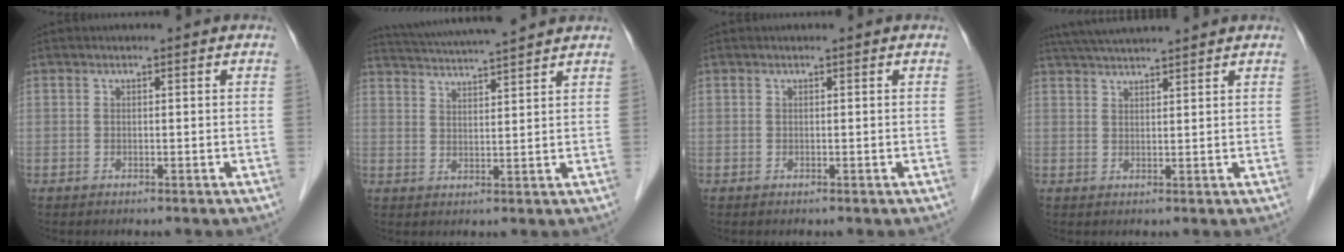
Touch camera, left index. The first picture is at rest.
{"total": 11.8, "force": [10.8, 0.1, 4.8], "torque": [-0.090, 0.028, 0.164]}
{"total": 0.0}
{"total": 7.8, "force": [7.1, -0.3, 3.1], "torque": [-0.057, 0.034, 0.115]}